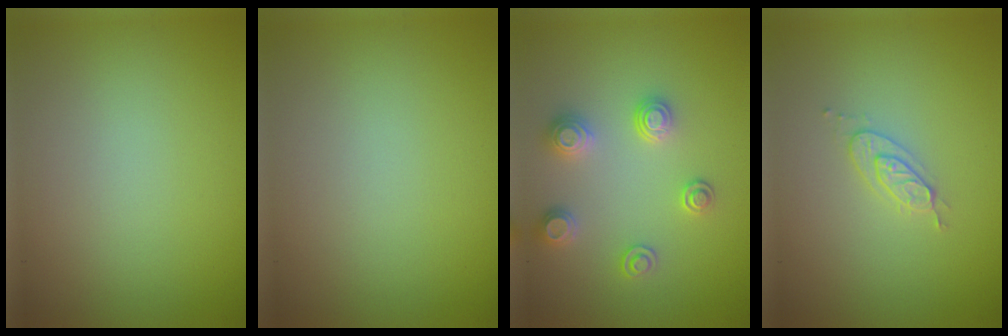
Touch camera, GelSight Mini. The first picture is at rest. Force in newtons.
{"total": 0.0}
{"total": 2.7, "press": 2.6, "slide": 0.3}
{"total": 2.0, "press": 2.0, "slide": 0.4}